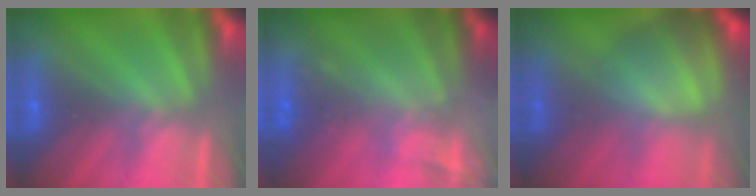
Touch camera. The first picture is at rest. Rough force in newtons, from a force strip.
{"total": 2.1}
{"total": 6.6}